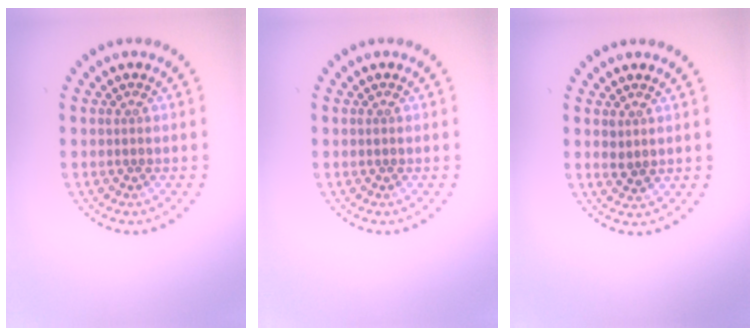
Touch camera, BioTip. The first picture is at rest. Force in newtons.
{"total": 0.0}
{"total": 1.0, "press": 1.0, "slide": 0.4}